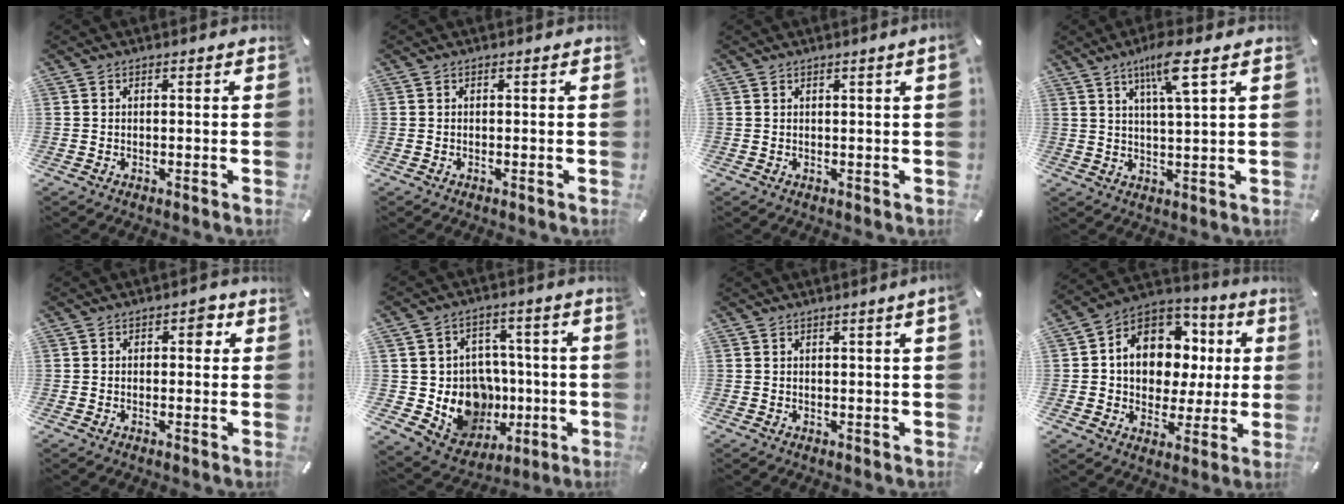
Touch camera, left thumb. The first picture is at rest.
{"total": 0.0}
{"total": 1.7, "force": [0.8, -0.2, 1.4], "torque": [-0.026, -0.002, 0.014]}
{"total": 8.7, "force": [4.8, 1.1, 7.2], "torque": [-0.135, -0.006, 0.077]}
{"total": 2.8, "force": [0.7, 1.8, 2.0], "torque": [-0.010, -0.003, 0.002]}
{"total": 14.1, "force": [-1.3, 13.1, 5.1], "torque": [-0.077, -0.001, 0.018]}
{"total": 1.9, "force": [0.9, -0.2, 1.7], "torque": [-0.030, -0.003, 0.015]}
{"total": 12.4, "force": [2.8, 10.7, 5.7], "torque": [-0.105, -0.021, 0.057]}